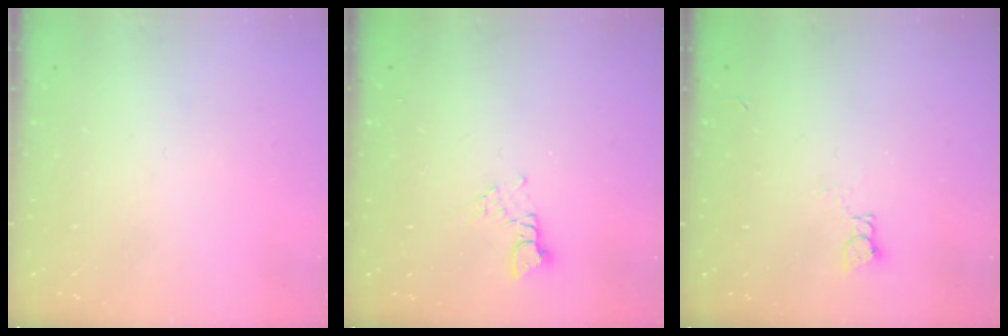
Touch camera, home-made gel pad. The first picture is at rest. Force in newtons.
{"total": 2.5, "press": 2.5, "slide": 0.1}
{"total": 1.8, "press": 1.7, "slide": 0.2}